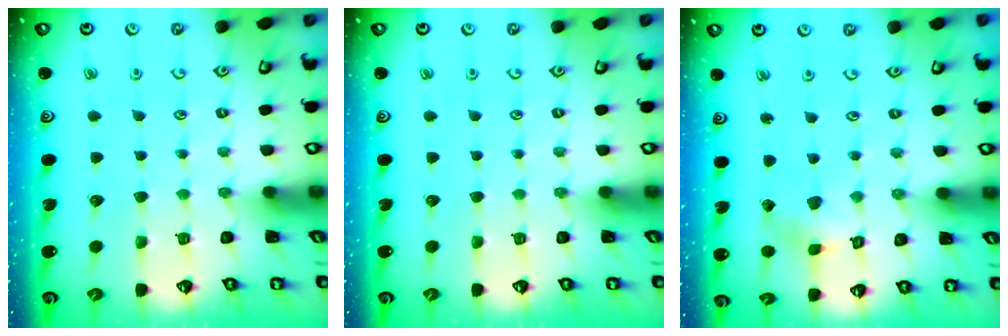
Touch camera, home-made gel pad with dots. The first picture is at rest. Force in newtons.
{"total": 0.0}
{"total": 2.7, "press": 2.7, "slide": 0.3}